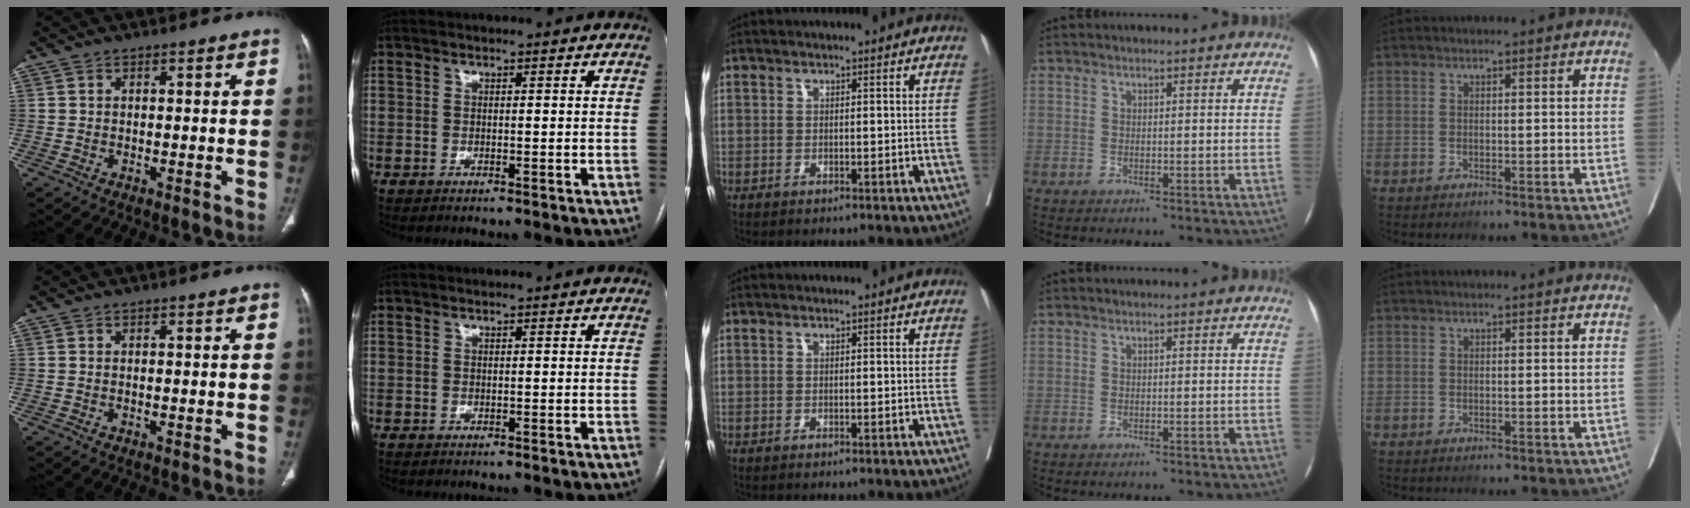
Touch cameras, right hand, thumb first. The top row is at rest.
{}